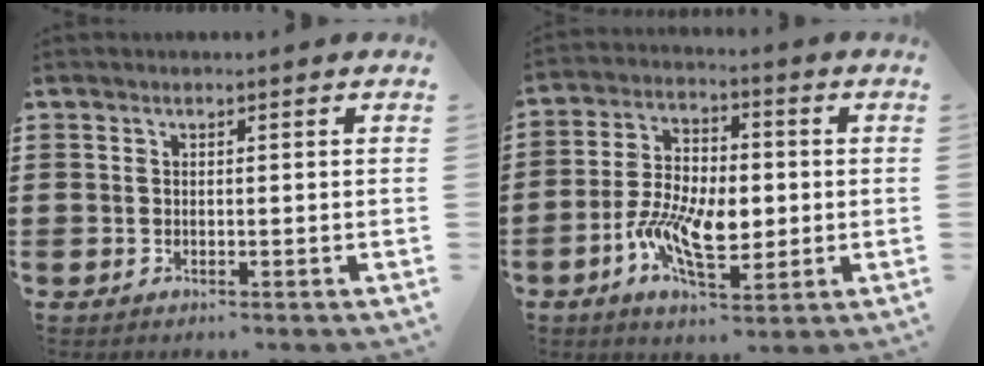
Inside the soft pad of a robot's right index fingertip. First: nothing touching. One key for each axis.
{"total": 10.3, "fx": -2.4, "fy": 5.3, "fz": 8.5, "tx": -0.183, "ty": 0.001, "tz": -0.044}